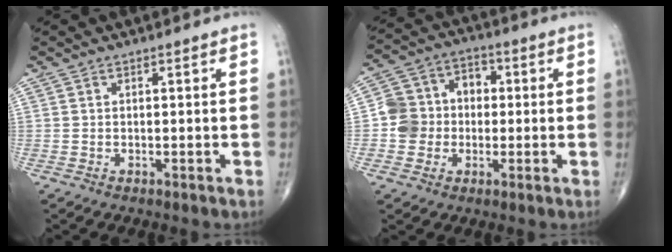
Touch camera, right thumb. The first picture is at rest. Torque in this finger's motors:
{"motor_torque": [0.33, 1.12, 0.92, 0.07, 0.07]}